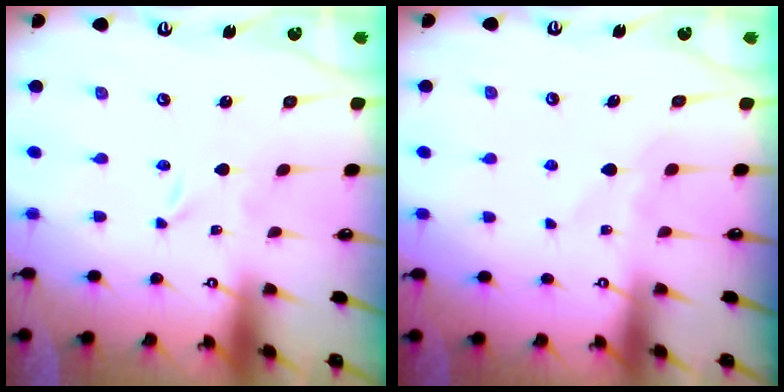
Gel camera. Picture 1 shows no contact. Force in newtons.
{"total": 5.2, "press": 5.2, "slide": 0.6}